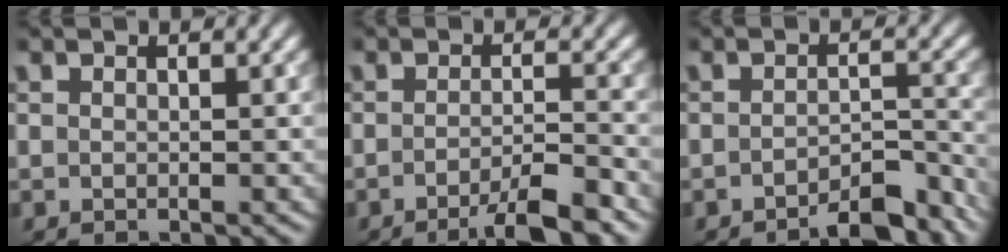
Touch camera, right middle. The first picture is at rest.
{"total": 4.7, "force": [-2.9, 0.9, 3.7], "torque": [-0.051, 0.000, -0.050]}
{"total": 4.5, "force": [-3.5, 1.3, 2.4], "torque": [-0.029, 0.008, -0.051]}